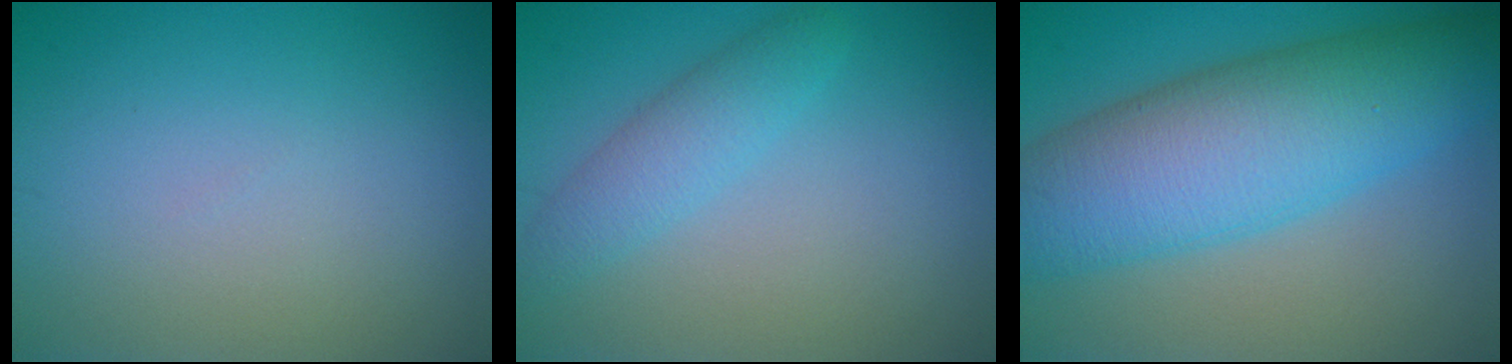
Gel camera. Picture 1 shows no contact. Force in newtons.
{"total": 2.8, "press": 2.8, "slide": 0.1}
{"total": 11.1, "press": 11.1, "slide": 0.0}